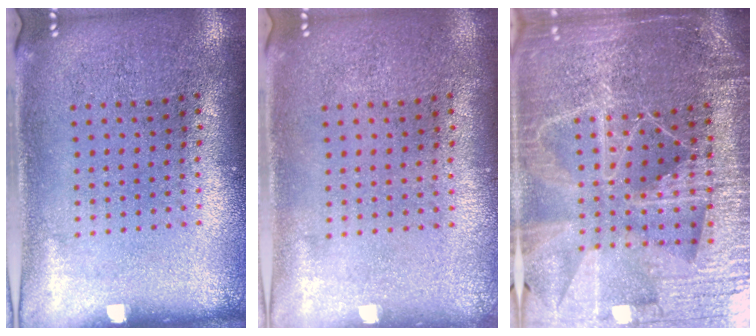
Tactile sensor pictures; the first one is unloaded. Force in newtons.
{"total": 0.0}
{"total": 5.7, "press": 5.0, "slide": 2.8}